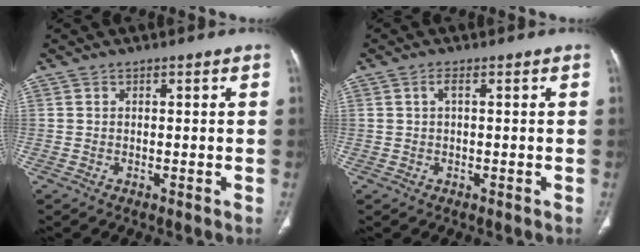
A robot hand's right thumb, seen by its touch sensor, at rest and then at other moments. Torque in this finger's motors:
{"motor_torque": [-0.01, -0.14, -0.11, 0.43, -0.07]}